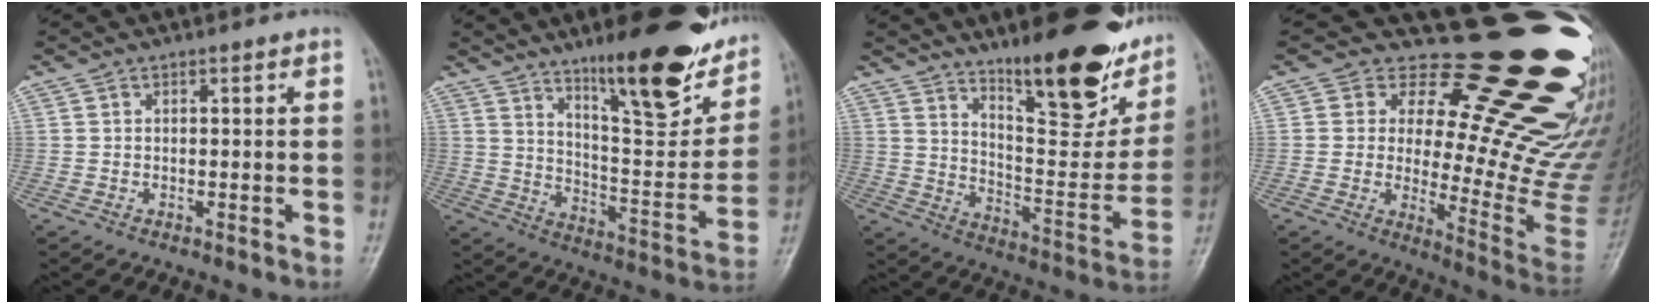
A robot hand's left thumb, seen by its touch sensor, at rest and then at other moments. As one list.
[{"total": 22.2, "force": [14.4, 6.2, 15.7], "torque": [-0.182, -0.076, 0.224]}, {"total": 24.0, "force": [15.8, 7.5, 16.3], "torque": [-0.183, -0.086, 0.242]}, {"total": 28.9, "force": [18.2, 10.8, 19.7], "torque": [-0.196, -0.119, 0.237]}]